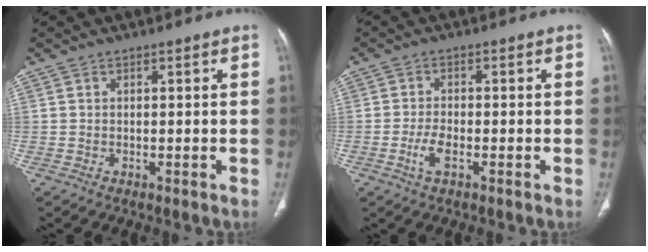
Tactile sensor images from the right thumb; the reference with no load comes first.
{"total": 3.5, "force": [-1.4, 1.4, 2.9], "torque": [-0.063, 0.005, -0.028]}